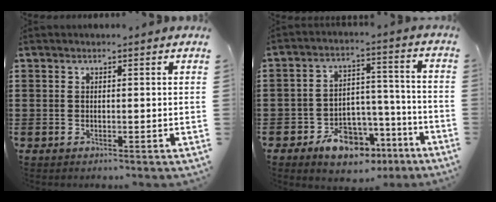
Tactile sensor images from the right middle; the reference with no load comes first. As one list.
[{"total": 8.4, "force": [-6.2, 4.6, 3.3], "torque": [-0.046, 0.041, -0.109]}]